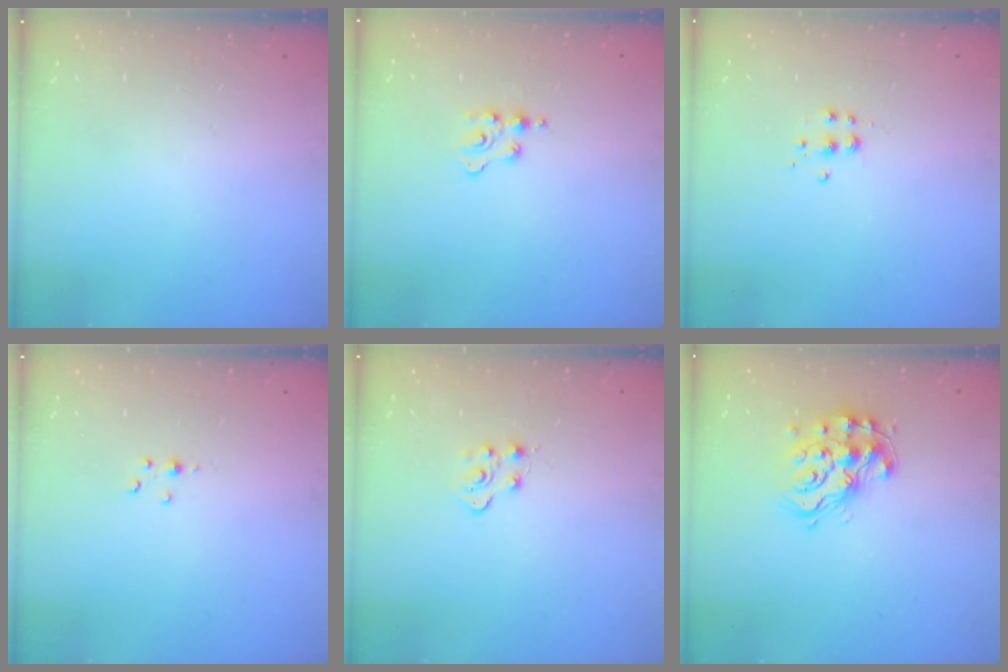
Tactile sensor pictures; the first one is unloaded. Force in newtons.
{"total": 2.8, "press": 2.8, "slide": 0.4}
{"total": 4.6, "press": 4.5, "slide": 0.4}
{"total": 2.0, "press": 2.0, "slide": 0.3}
{"total": 5.0, "press": 4.9, "slide": 0.5}
{"total": 13.9, "press": 13.9, "slide": 0.6}